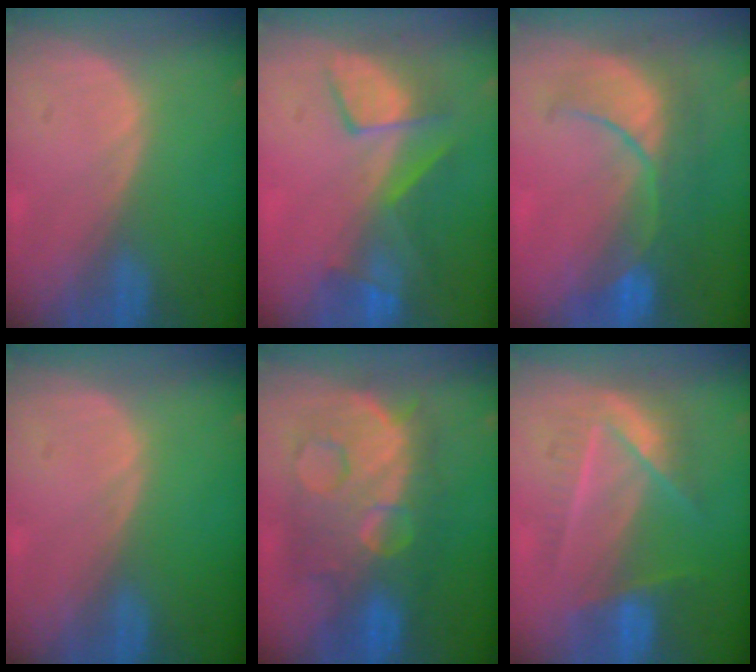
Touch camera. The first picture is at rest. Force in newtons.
{"total": 7.7, "press": 7.2, "slide": 2.6}
{"total": 8.6, "press": 8.5, "slide": 1.4}
{"total": 0.0}
{"total": 12.4, "press": 12.3, "slide": 1.2}
{"total": 6.8, "press": 6.7, "slide": 1.2}